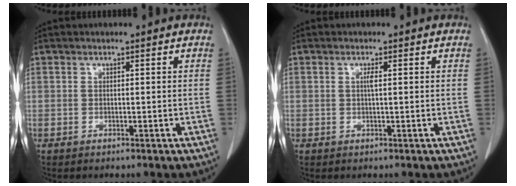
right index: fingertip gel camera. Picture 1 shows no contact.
{"total": 1.0, "force": [0.2, 0.0, 1.0], "torque": [-0.019, 0.001, 0.002]}